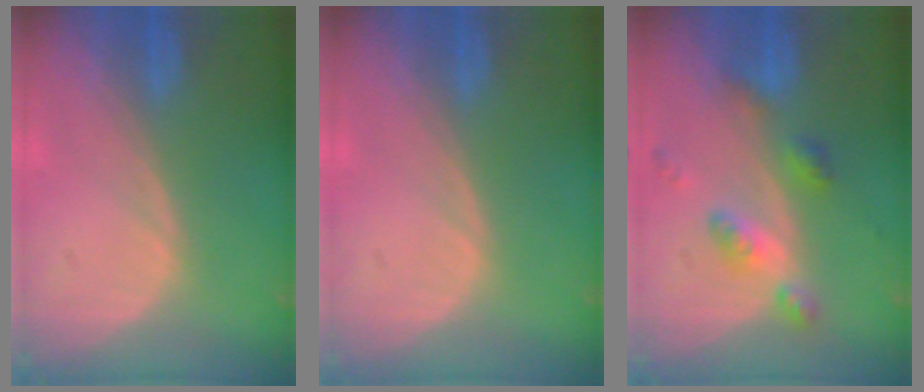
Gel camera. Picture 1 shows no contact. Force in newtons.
{"total": 0.0}
{"total": 6.0, "press": 5.3, "slide": 2.8}